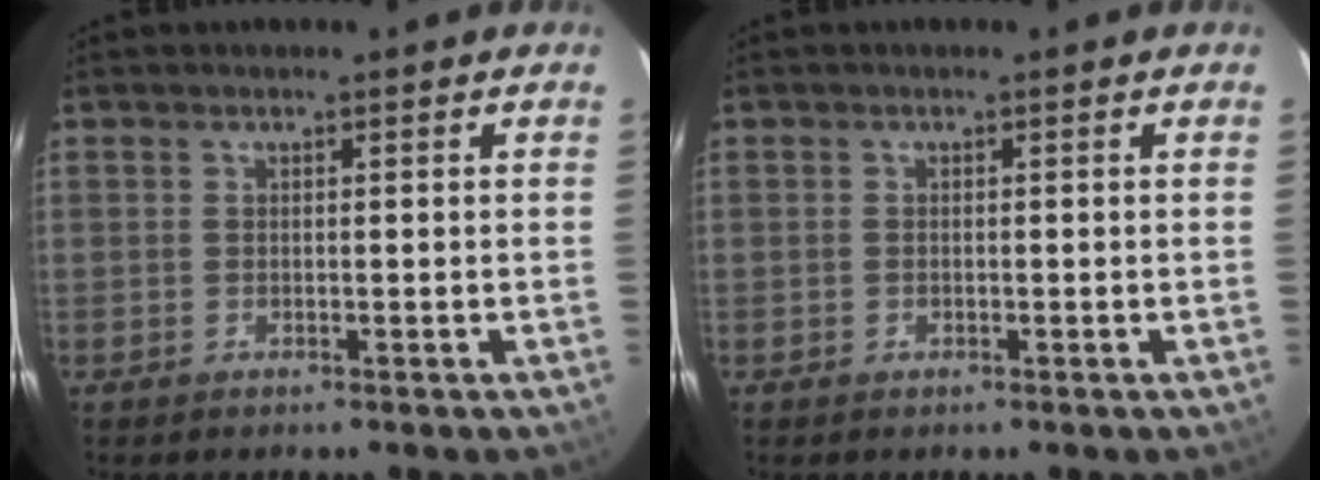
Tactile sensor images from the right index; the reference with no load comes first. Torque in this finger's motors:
{"motor_torque": [0.24, 0.16, 0.07, 0.02]}